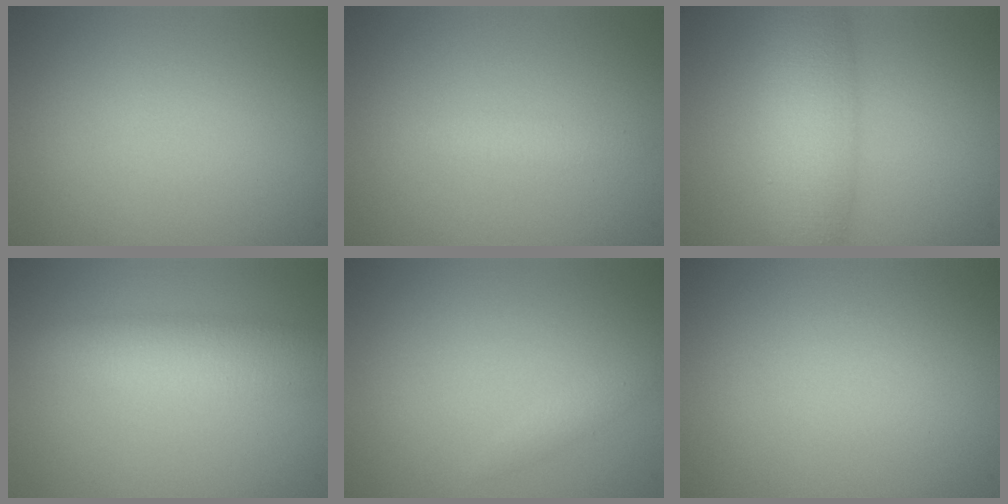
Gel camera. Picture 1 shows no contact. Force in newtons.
{"total": 1.2, "press": 1.2, "slide": 0.1}
{"total": 6.2, "press": 6.2, "slide": 0.2}
{"total": 4.6, "press": 4.6, "slide": 0.1}
{"total": 0.8, "press": 0.8, "slide": 0.1}
{"total": 0.0}